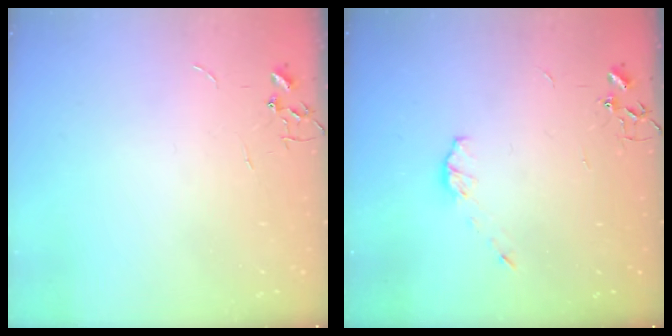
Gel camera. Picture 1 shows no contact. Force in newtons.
{"total": 5.4, "press": 5.4, "slide": 0.5}